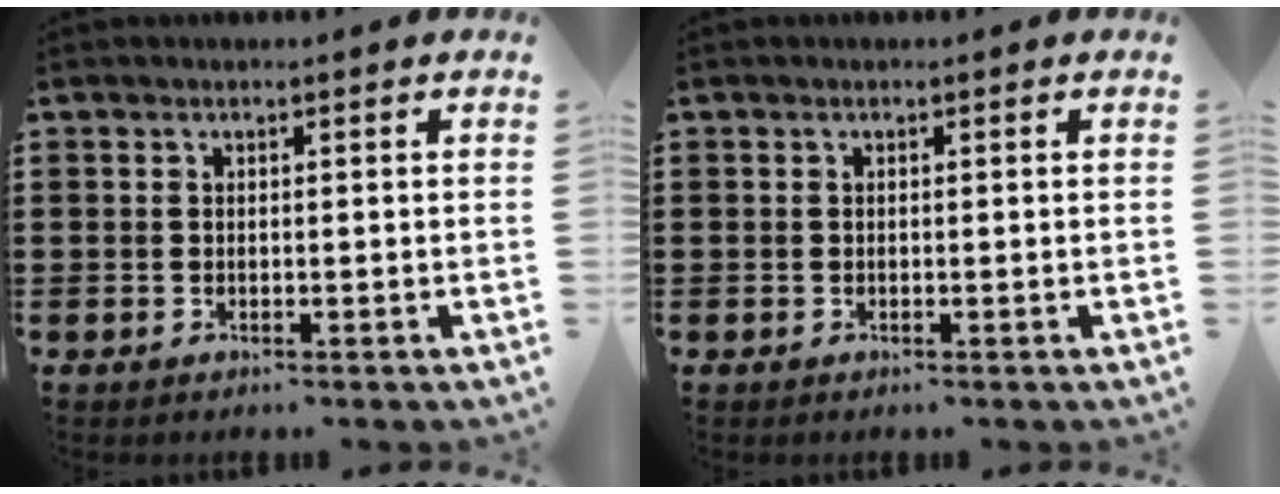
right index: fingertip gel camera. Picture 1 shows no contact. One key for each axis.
{"total": 0.0}